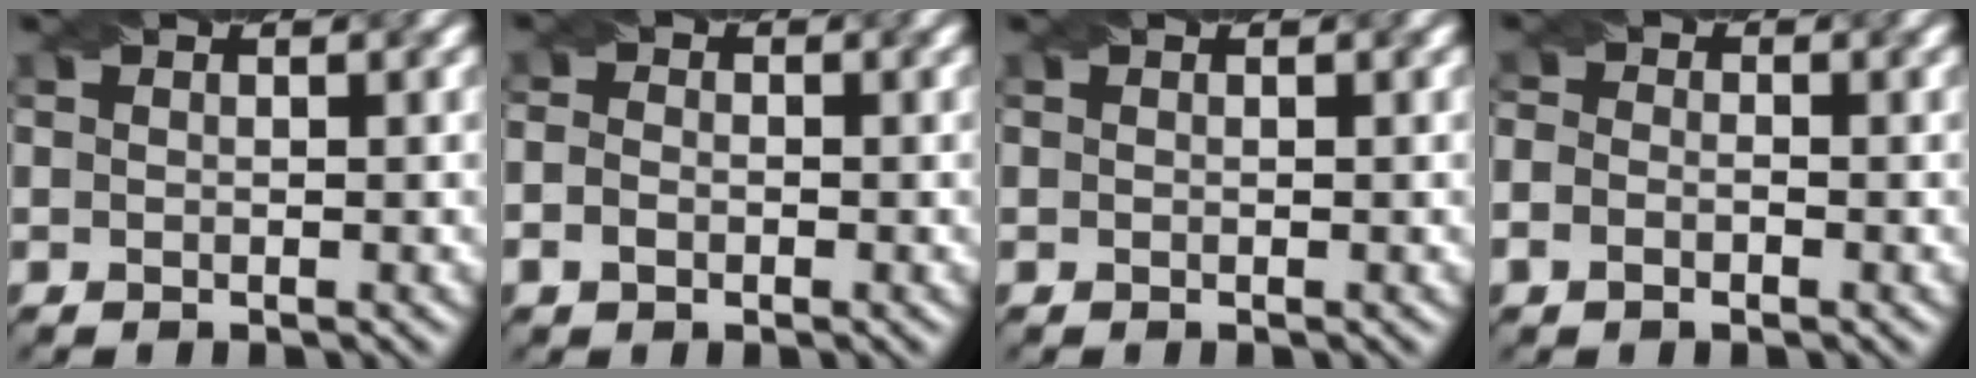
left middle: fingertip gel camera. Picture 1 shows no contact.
{"total": 1.8, "force": [-0.7, 1.4, 1.0], "torque": [-0.021, -0.002, -0.017]}
{"total": 0.0}
{"total": 2.0, "force": [-0.9, 1.3, 1.1], "torque": [-0.016, -0.001, -0.020]}